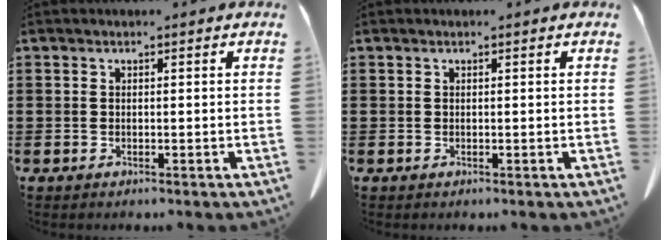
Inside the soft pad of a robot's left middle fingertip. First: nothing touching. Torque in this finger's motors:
{"motor_torque": [-0.16, 0.30, -0.05, 0.01]}